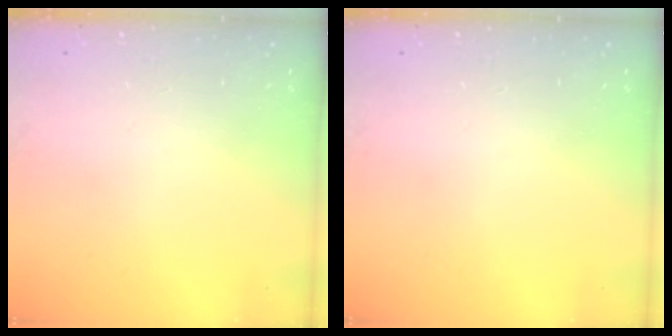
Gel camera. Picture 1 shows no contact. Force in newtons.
{"total": 0.0}